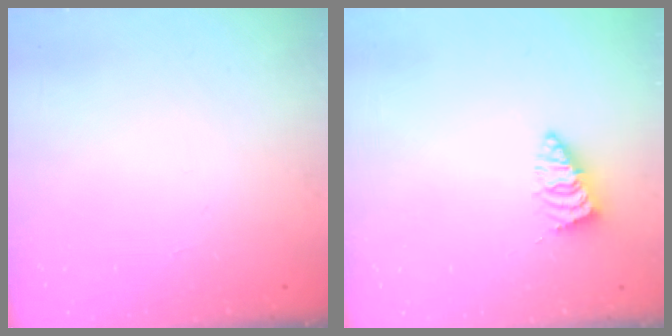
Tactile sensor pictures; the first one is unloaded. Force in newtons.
{"total": 2.0, "press": 2.0, "slide": 0.2}